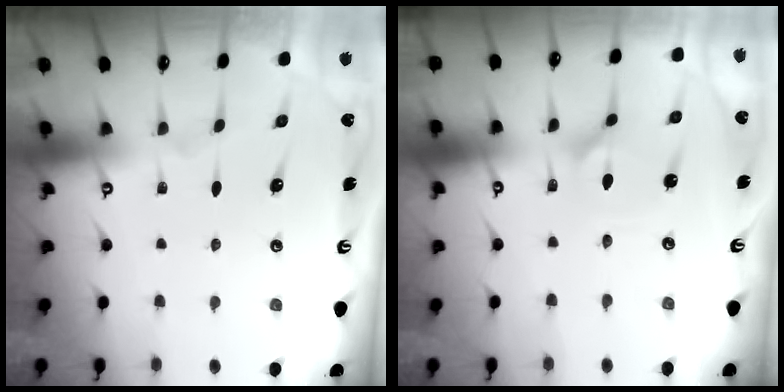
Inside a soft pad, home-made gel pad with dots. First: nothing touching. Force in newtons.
{"total": 2.4, "press": 2.4, "slide": 0.3}